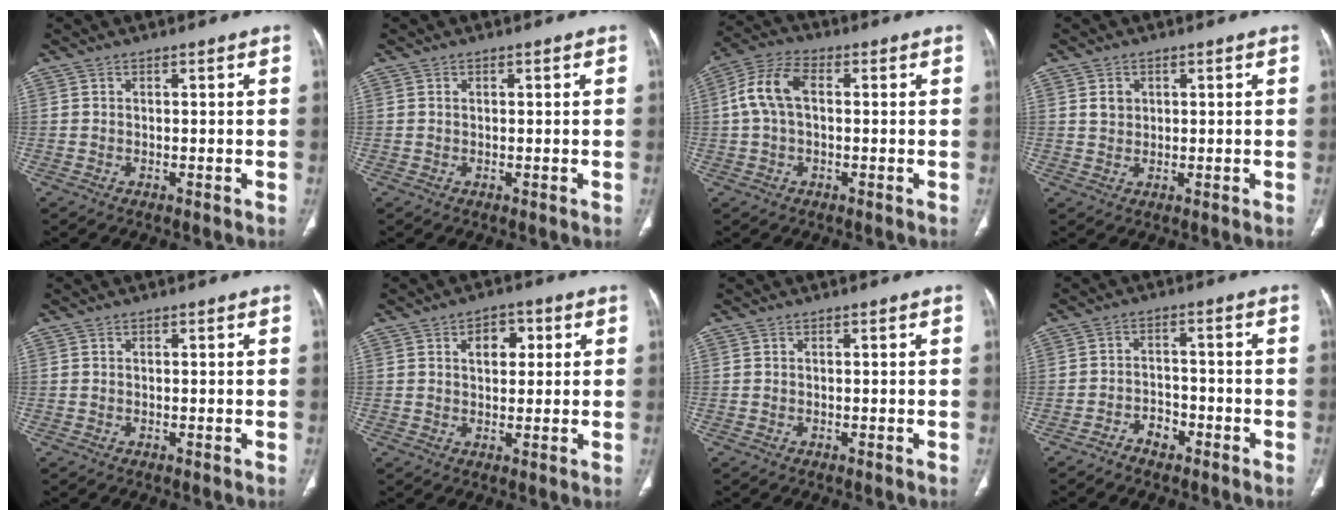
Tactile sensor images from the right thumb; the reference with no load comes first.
{"total": 0.0}
{"total": 8.4, "force": [0.9, 4.9, 6.7], "torque": [-0.143, 0.026, 0.012]}
{"total": 2.4, "force": [1.0, 2.0, 1.0], "torque": [-0.007, -0.006, 0.019]}
{"total": 0.0}
{"total": 5.2, "force": [1.7, 3.4, 3.5], "torque": [-0.025, -0.002, 0.023]}
{"total": 0.0}
{"total": 3.8, "force": [-2.7, 2.2, 1.4], "torque": [-0.018, 0.027, -0.045]}